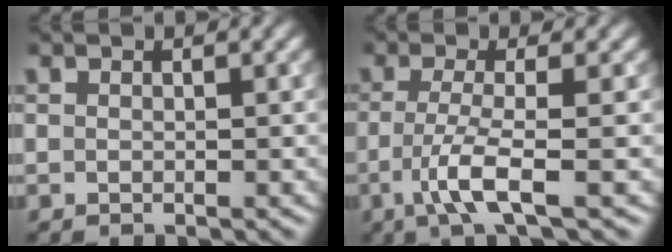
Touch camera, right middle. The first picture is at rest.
{"total": 4.1, "force": [-1.4, 0.7, 3.8], "torque": [-0.073, -0.006, -0.035]}